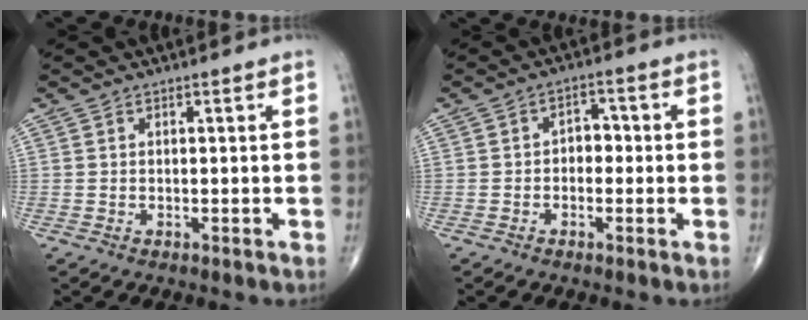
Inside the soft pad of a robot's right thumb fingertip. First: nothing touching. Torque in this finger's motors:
{"motor_torque": [0.00, 0.12, 0.03, -0.08, 0.04]}